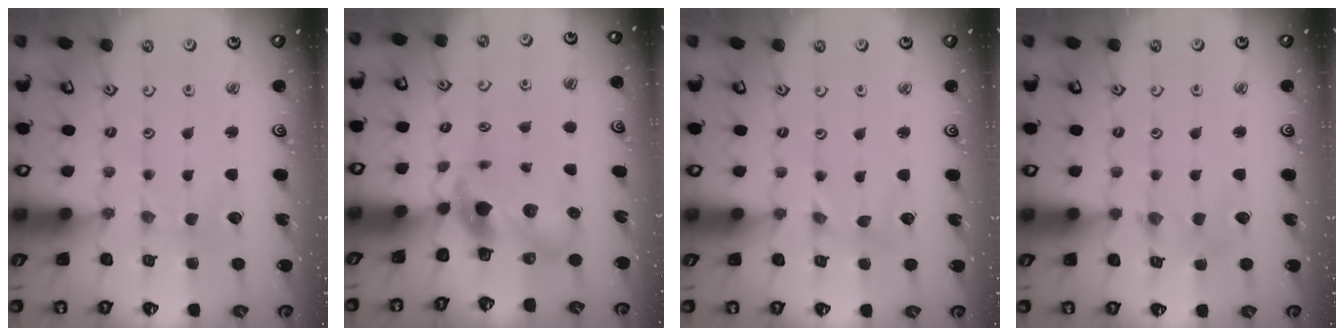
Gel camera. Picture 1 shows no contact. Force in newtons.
{"total": 7.6, "press": 7.5, "slide": 1.2}
{"total": 0.0}
{"total": 2.4, "press": 2.4, "slide": 0.2}